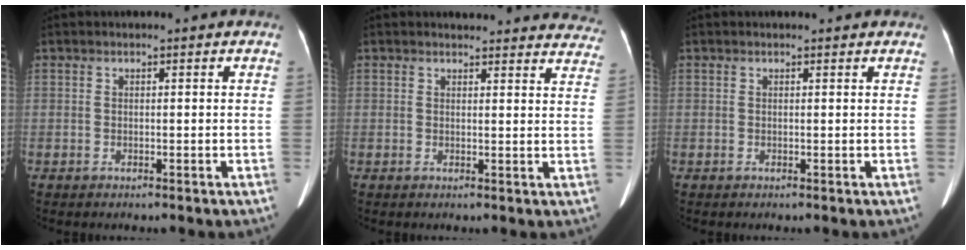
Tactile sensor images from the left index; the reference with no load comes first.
{"total": 16.8, "force": [16.2, 3.7, 2.6], "torque": [-0.002, -0.042, 0.157]}
{"total": 2.2, "force": [2.0, 0.5, 0.7], "torque": [-0.012, 0.014, 0.020]}